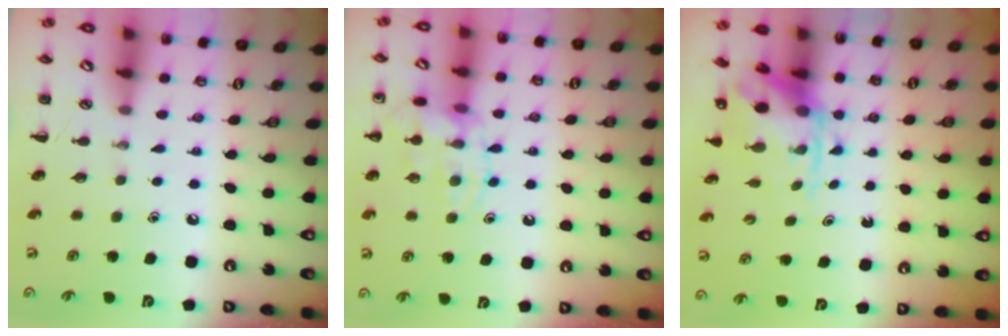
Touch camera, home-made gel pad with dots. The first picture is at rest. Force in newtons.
{"total": 13.5, "press": 13.5, "slide": 0.9}
{"total": 4.9, "press": 4.8, "slide": 0.8}